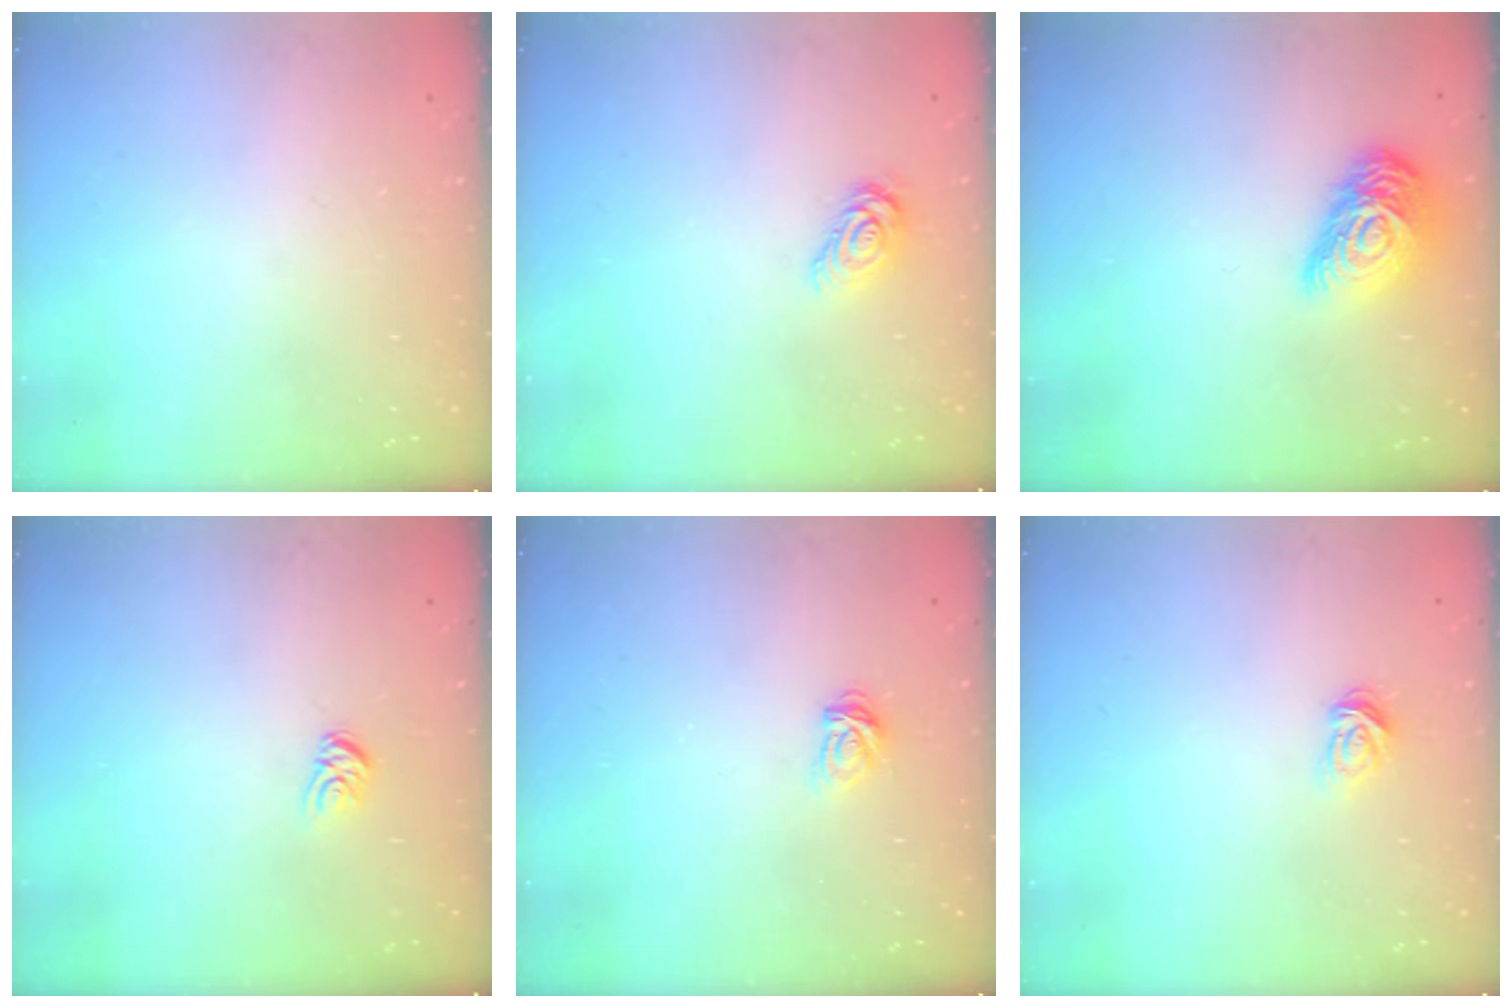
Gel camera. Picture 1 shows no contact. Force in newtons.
{"total": 6.0, "press": 6.0, "slide": 0.3}
{"total": 14.2, "press": 14.1, "slide": 0.5}
{"total": 4.8, "press": 4.8, "slide": 0.3}
{"total": 5.2, "press": 5.2, "slide": 0.6}
{"total": 4.7, "press": 4.7, "slide": 0.5}